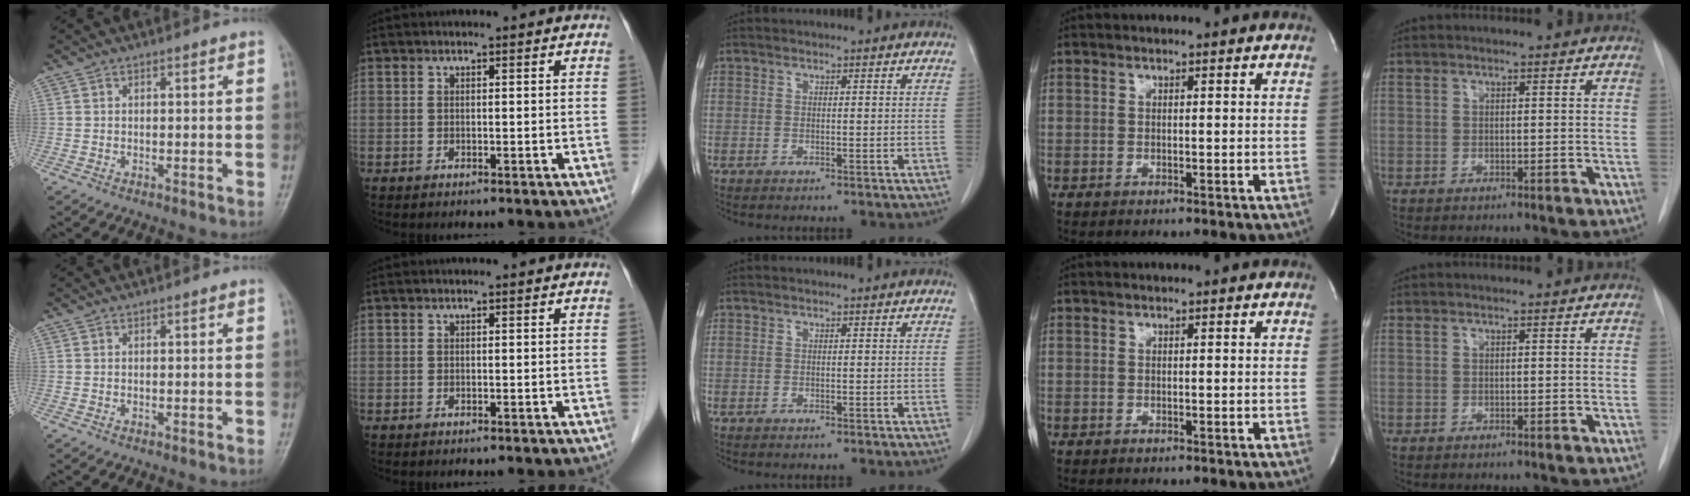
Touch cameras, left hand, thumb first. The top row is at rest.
{}